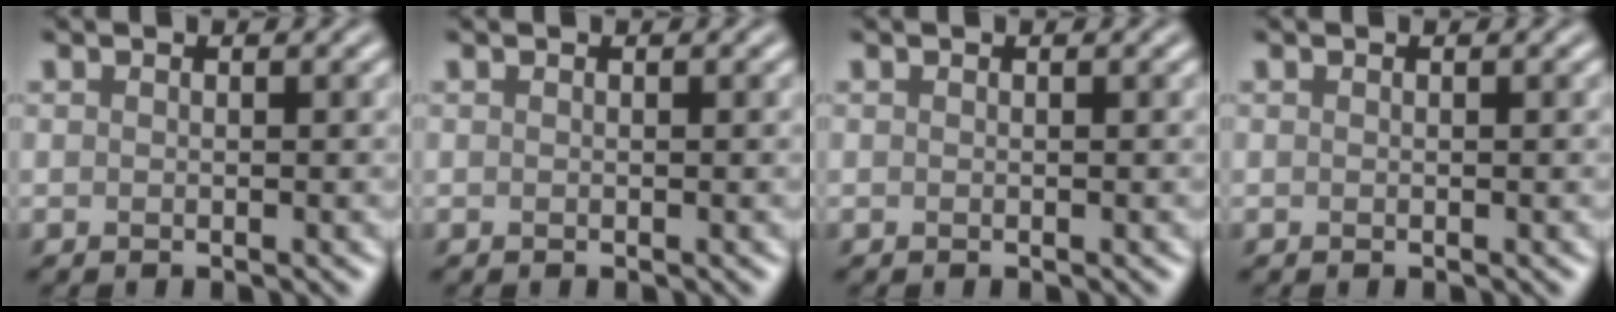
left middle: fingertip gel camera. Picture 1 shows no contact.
{"total": 0.0}
{"total": 0.0}
{"total": 0.0}